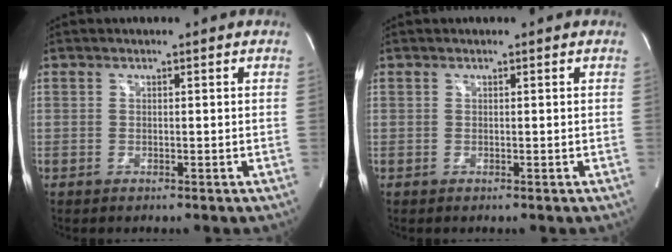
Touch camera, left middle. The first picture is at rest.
{"total": 0.0}